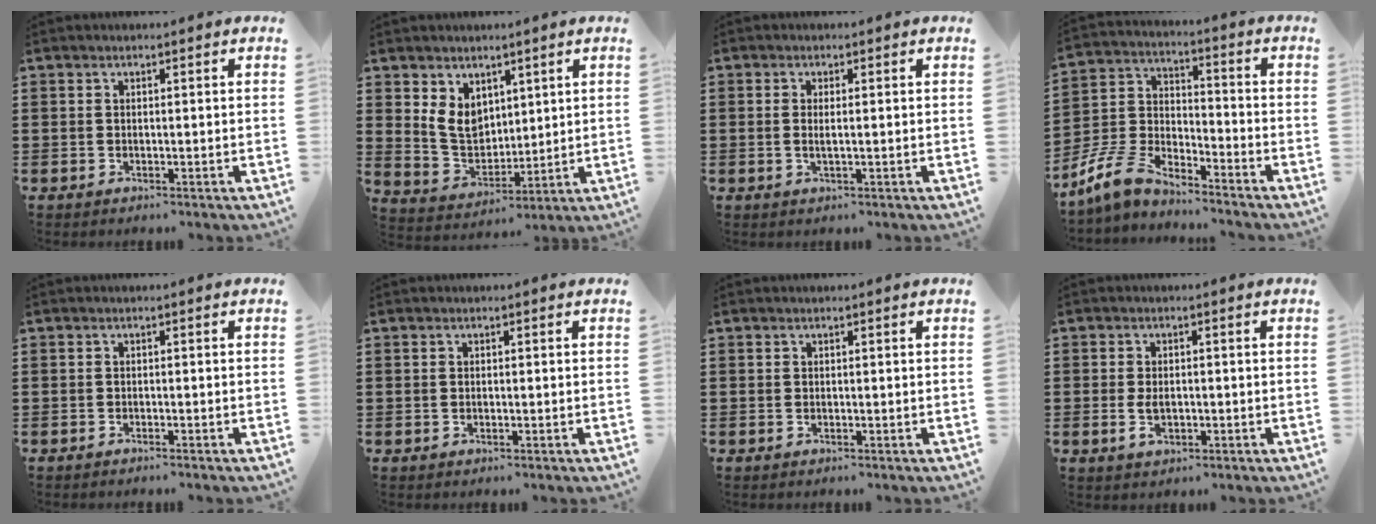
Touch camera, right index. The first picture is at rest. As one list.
[{"total": 6.8, "force": [3.2, 5.1, 3.1], "torque": [-0.087, 0.003, 0.062]}, {"total": 1.4, "force": [-0.1, 0.1, 1.4], "torque": [-0.026, -0.002, -0.002]}, {"total": 7.4, "force": [-6.6, 2.2, 2.5], "torque": [-0.082, -0.001, -0.139]}, {"total": 0.8, "force": [-0.8, 0.0, 0.0], "torque": [-0.003, -0.001, -0.016]}, {"total": 0.0}, {"total": 0.0}, {"total": 2.7, "force": [-0.5, 1.5, 2.3], "torque": [-0.052, -0.005, -0.010]}]